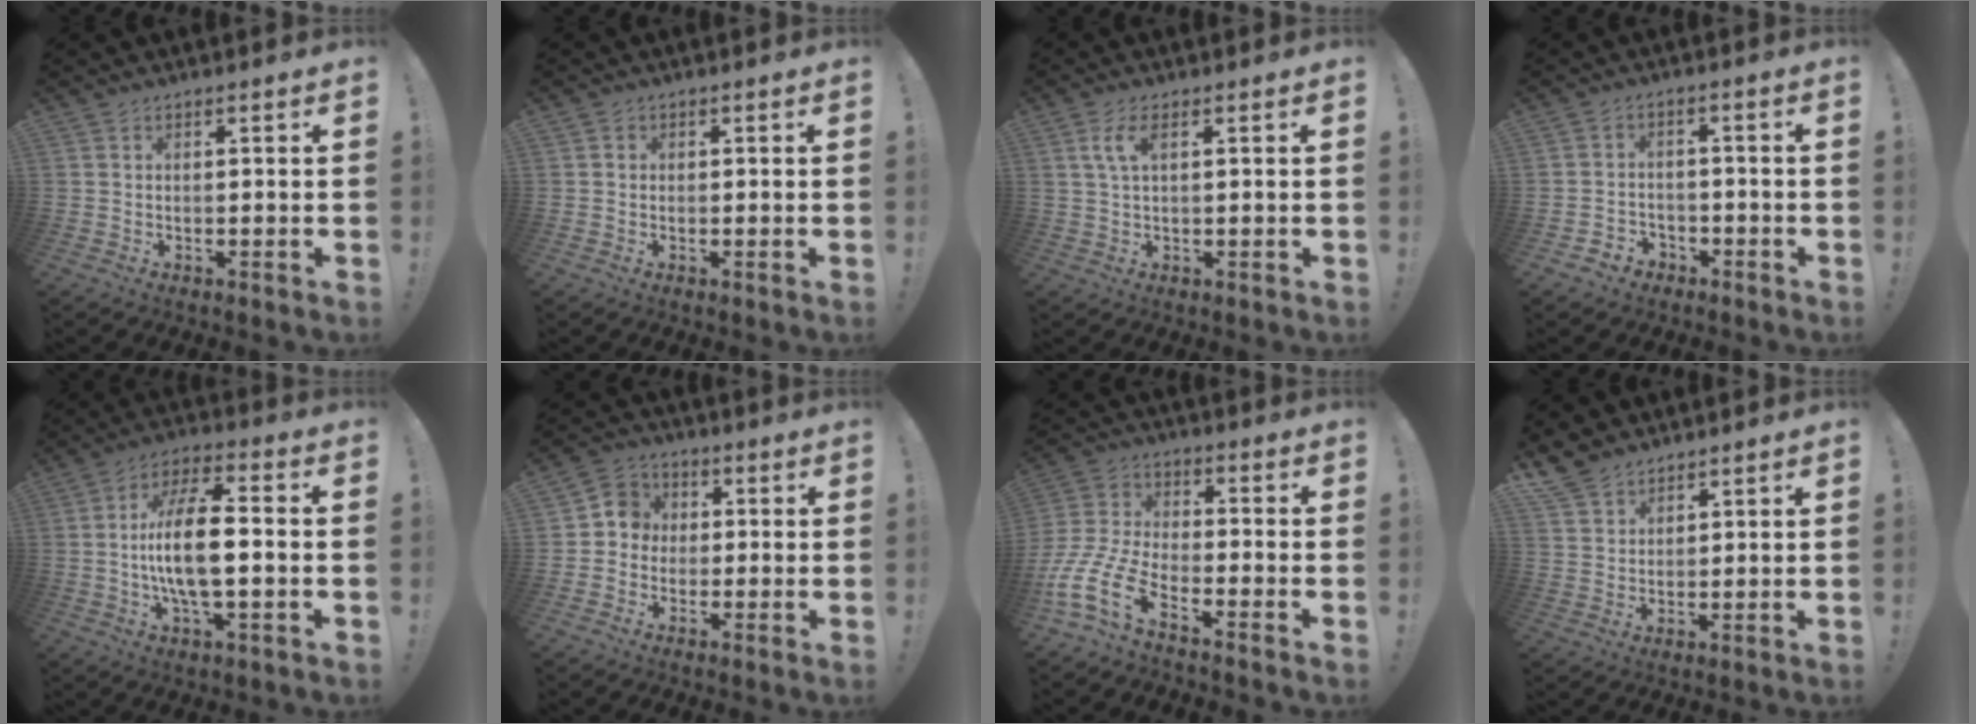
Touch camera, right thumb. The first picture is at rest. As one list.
[{"total": 0.9, "force": [-0.1, 0.9, 0.2], "torque": [-0.006, 0.005, -0.002]}, {"total": 4.7, "force": [1.7, 1.5, 4.1], "torque": [-0.078, 0.003, 0.029]}, {"total": 3.8, "force": [-2.4, 2.8, 1.0], "torque": [-0.021, 0.009, -0.044]}, {"total": 14.6, "force": [-1.3, 5.5, 13.5], "torque": [-0.256, 0.002, -0.033]}, {"total": 6.2, "force": [-1.1, 5.8, 1.9], "torque": [-0.027, 0.022, -0.016]}, {"total": 13.2, "force": [-8.5, 5.9, 8.2], "torque": [-0.176, 0.036, -0.152]}, {"total": 6.6, "force": [5.4, 3.2, 1.9], "torque": [-0.041, -0.031, 0.108]}]